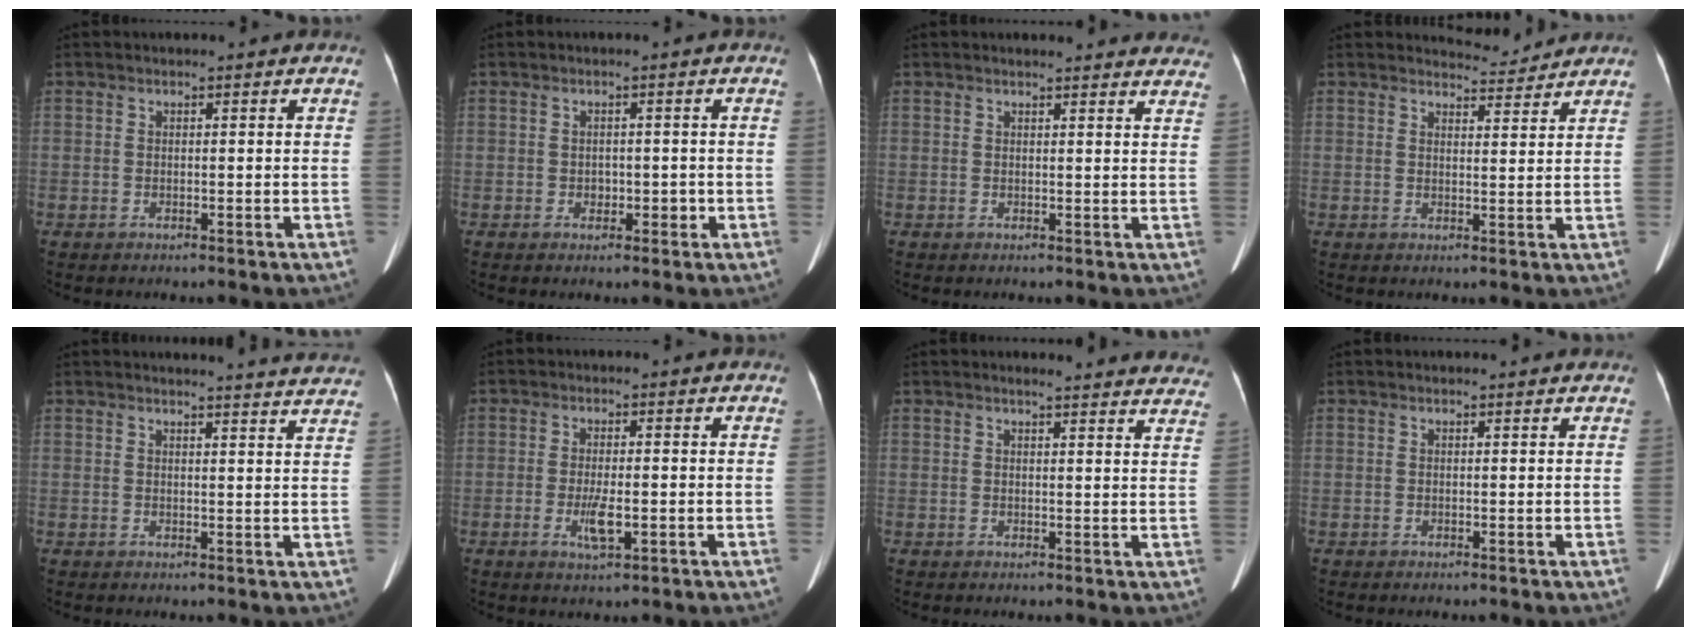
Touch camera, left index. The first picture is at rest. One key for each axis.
{"total": 1.7, "fx": -0.5, "fy": 1.4, "fz": 1.0, "tx": -0.015, "ty": 0.005, "tz": -0.002}
{"total": 13.2, "fx": 12.6, "fy": 2.2, "fz": 3.1, "tx": -0.009, "ty": -0.017, "tz": 0.120}
{"total": 3.6, "fx": 3.6, "fy": 0.1, "fz": -0.6, "tx": -0.003, "ty": -0.009, "tz": 0.053}
{"total": 16.9, "fx": 16.5, "fy": 0.3, "fz": 3.4, "tx": -0.031, "ty": -0.059, "tz": 0.171}
{"total": 3.7, "fx": -1.1, "fy": 0.9, "fz": 3.4, "tx": -0.071, "ty": -0.006, "tz": -0.015}
{"total": 16.5, "fx": 15.8, "fy": 1.8, "fz": 4.2, "tx": -0.030, "ty": -0.047, "tz": 0.160}
{"total": 1.9, "fx": 1.8, "fy": 0.1, "fz": 0.6, "tx": -0.012, "ty": 0.012, "tz": 0.021}